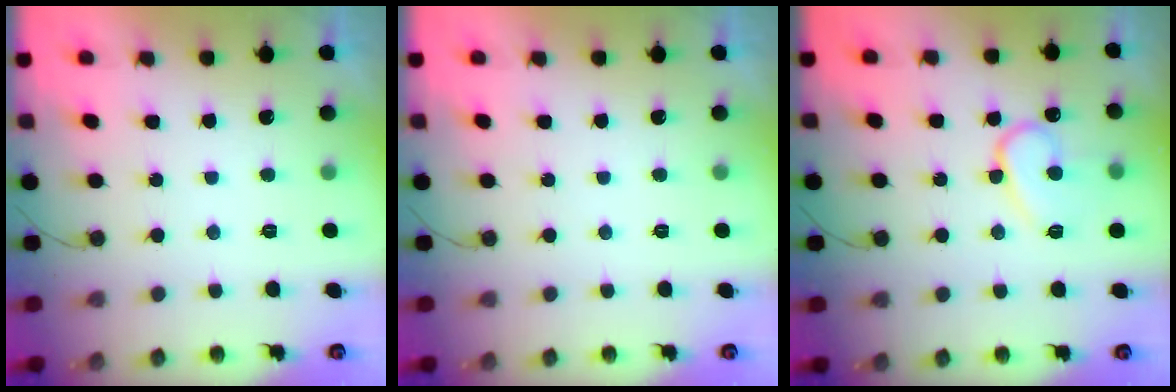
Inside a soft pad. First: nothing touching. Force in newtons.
{"total": 0.0}
{"total": 11.6, "press": 11.5, "slide": 1.1}